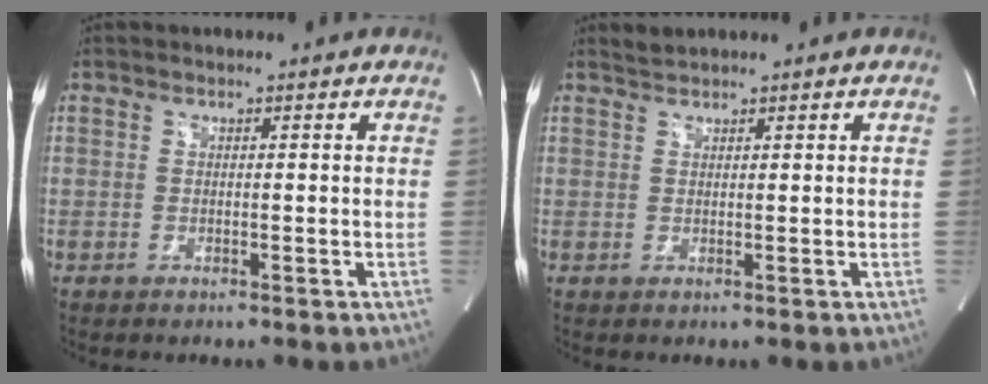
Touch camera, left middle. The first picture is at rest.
{"total": 1.1, "force": [1.0, -0.1, -0.2], "torque": [-0.004, 0.006, 0.025]}